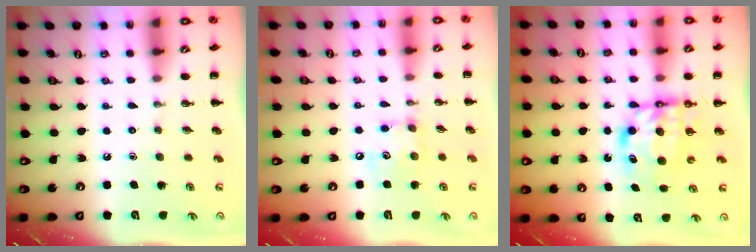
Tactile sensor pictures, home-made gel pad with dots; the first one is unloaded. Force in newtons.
{"total": 6.9, "press": 6.9, "slide": 0.5}
{"total": 6.8, "press": 6.6, "slide": 1.5}